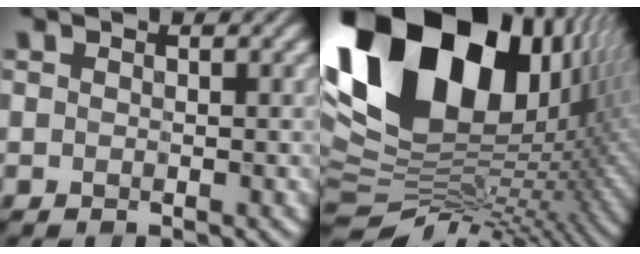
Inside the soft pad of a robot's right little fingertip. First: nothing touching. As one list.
[{"total": 19.4, "force": [4.1, 12.8, 14.1], "torque": [-0.277, 0.009, 0.085]}]